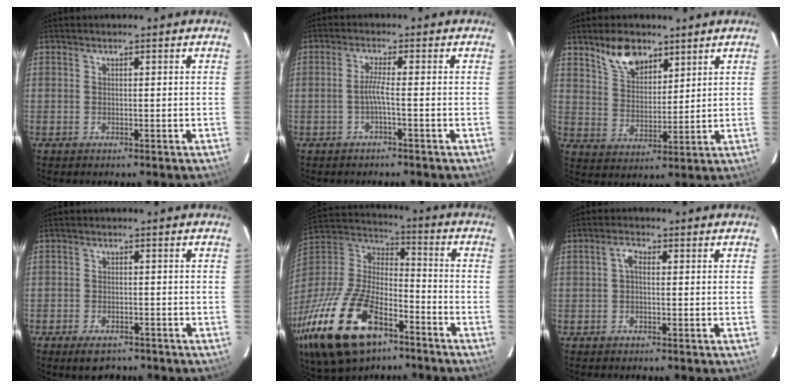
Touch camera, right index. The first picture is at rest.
{"total": 2.3, "force": [-1.1, -0.5, 2.0], "torque": [-0.042, 0.000, -0.020]}
{"total": 8.3, "force": [5.9, 4.2, 4.2], "torque": [-0.073, 0.013, 0.114]}
{"total": 4.9, "force": [-3.6, 2.5, 2.2], "torque": [-0.051, -0.004, -0.053]}
{"total": 30.4, "force": [-17.2, 15.0, 20.1], "torque": [-0.440, -0.033, -0.291]}
{"total": 1.9, "force": [0.0, 1.1, 1.5], "torque": [-0.032, 0.009, -0.002]}